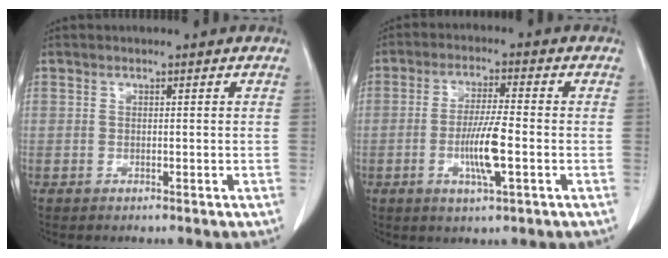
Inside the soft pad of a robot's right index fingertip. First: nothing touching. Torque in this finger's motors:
{"motor_torque": [1.75, -0.39, 0.88, 0.12]}